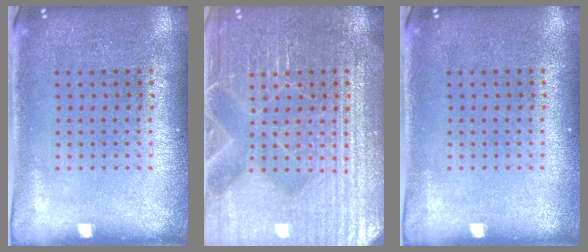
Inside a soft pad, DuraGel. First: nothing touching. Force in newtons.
{"total": 4.8, "press": 4.7, "slide": 0.6}
{"total": 0.0}